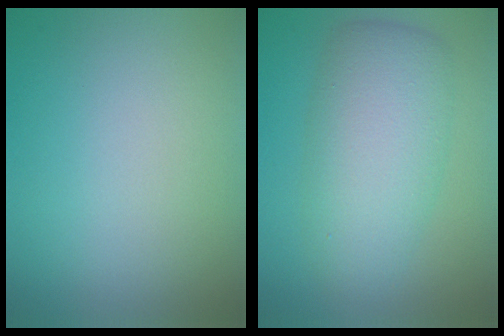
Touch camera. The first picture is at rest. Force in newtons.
{"total": 6.7, "press": 6.7, "slide": 0.0}